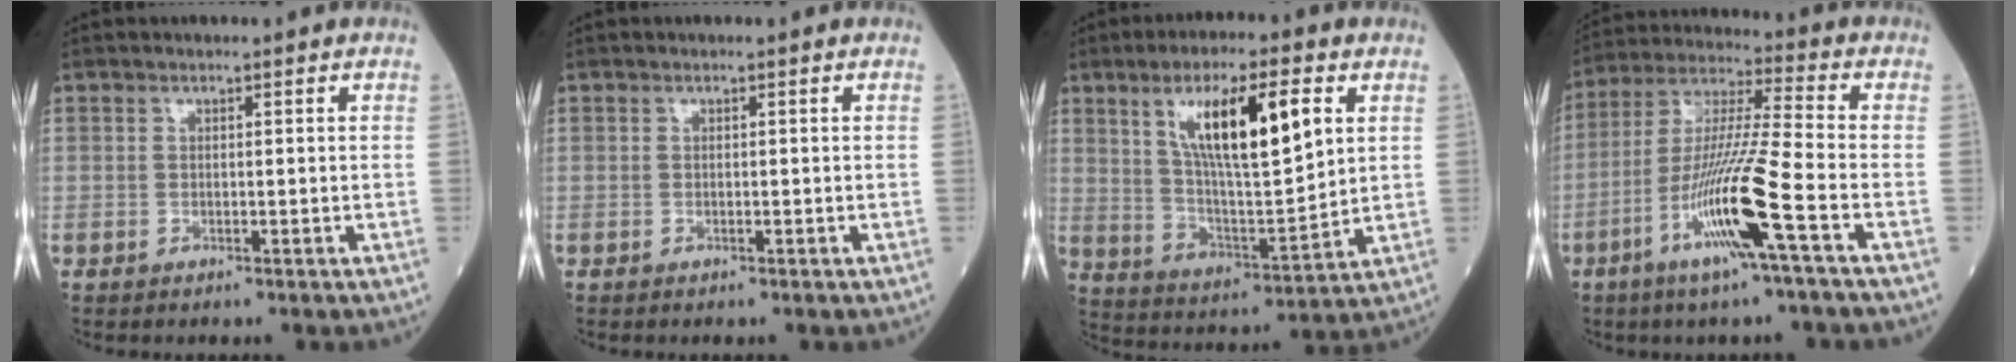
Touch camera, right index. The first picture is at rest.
{"total": 0.0}
{"total": 15.3, "force": [5.8, 3.3, 13.8], "torque": [-0.248, 0.003, 0.105]}
{"total": 14.2, "force": [-5.9, -0.9, 12.9], "torque": [-0.258, -0.010, -0.115]}